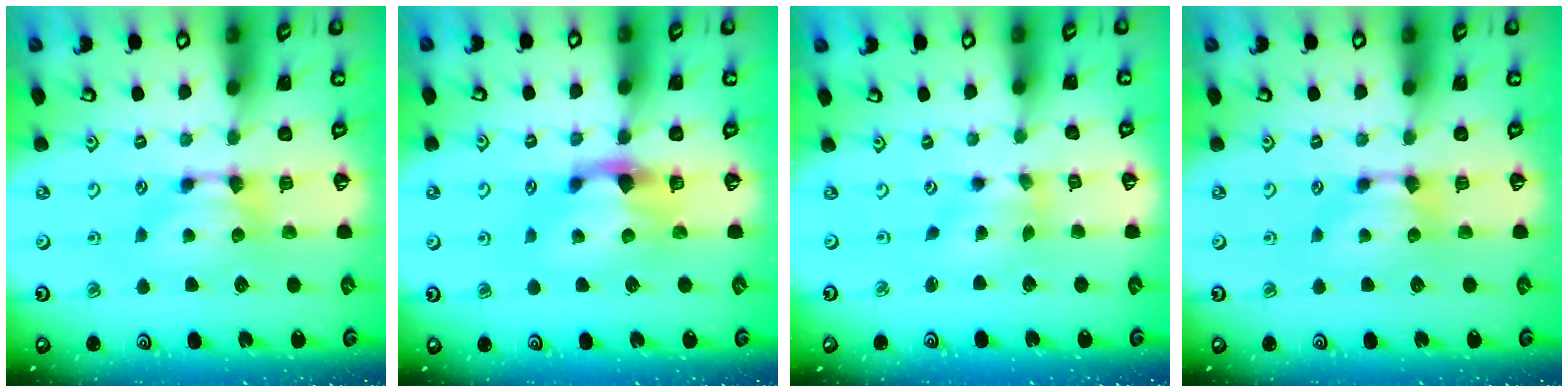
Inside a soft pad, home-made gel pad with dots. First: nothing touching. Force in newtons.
{"total": 2.2, "press": 1.8, "slide": 1.3}
{"total": 1.9, "press": 1.3, "slide": 1.4}
{"total": 0.0}